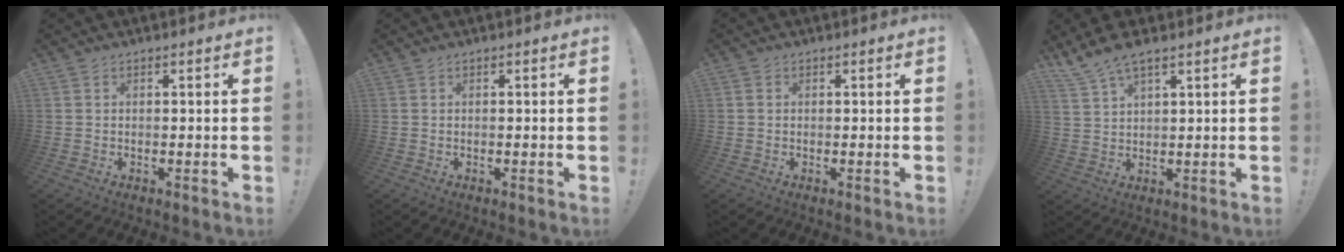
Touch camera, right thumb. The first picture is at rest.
{"total": 0.0}
{"total": 0.7, "force": [0.1, 0.7, 0.2], "torque": [-0.006, 0.005, 0.003]}
{"total": 6.5, "force": [5.3, 1.2, 3.6], "torque": [-0.074, -0.025, 0.099]}